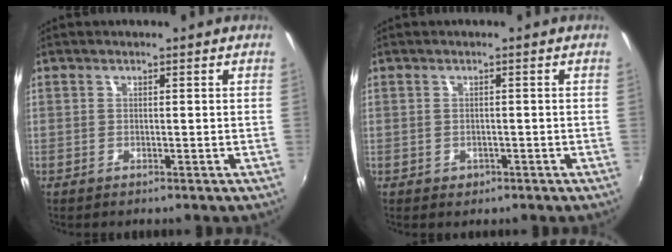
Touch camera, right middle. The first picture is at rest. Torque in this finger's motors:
{"motor_torque": [0.31, -0.27, -0.02, 0.00]}